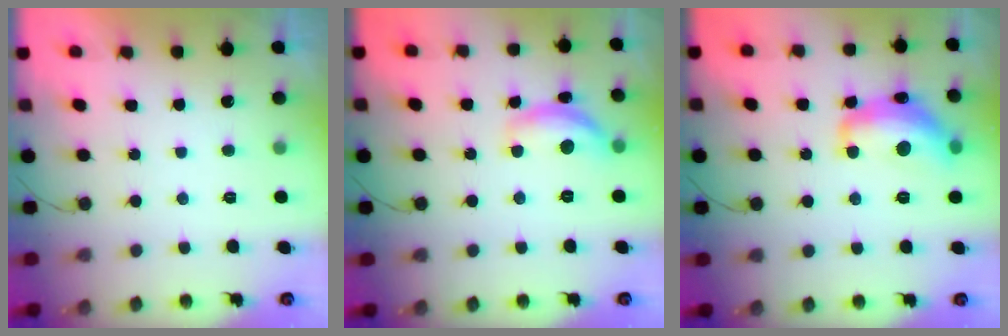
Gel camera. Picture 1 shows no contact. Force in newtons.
{"total": 11.2, "press": 11.2, "slide": 0.8}
{"total": 16.3, "press": 16.3, "slide": 1.0}